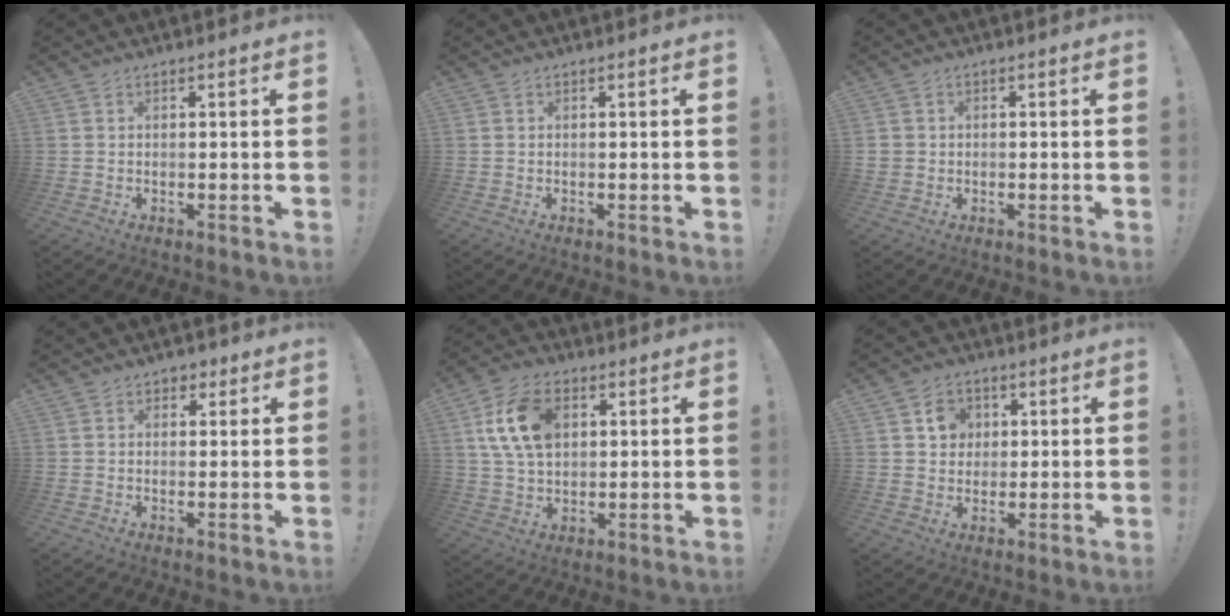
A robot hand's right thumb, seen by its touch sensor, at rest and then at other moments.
{"total": 0.0}
{"total": 1.8, "force": [-0.3, 1.7, 0.5], "torque": [-0.017, 0.009, -0.003]}
{"total": 2.8, "force": [1.1, 2.3, 1.1], "torque": [-0.008, 0.000, 0.017]}
{"total": 15.1, "force": [4.1, 10.1, 10.5], "torque": [-0.188, 0.004, 0.079]}
{"total": 6.7, "force": [2.6, 5.9, 1.8], "torque": [-0.018, -0.010, 0.049]}